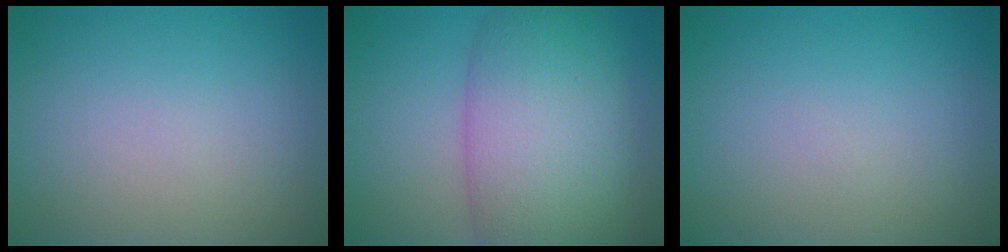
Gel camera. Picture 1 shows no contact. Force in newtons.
{"total": 10.6, "press": 10.6, "slide": 0.3}
{"total": 0.0}